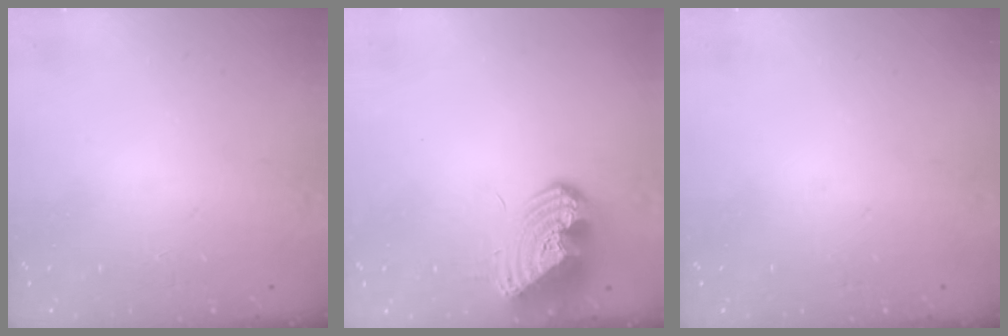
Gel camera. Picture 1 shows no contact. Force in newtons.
{"total": 12.9, "press": 12.8, "slide": 1.4}
{"total": 0.0}